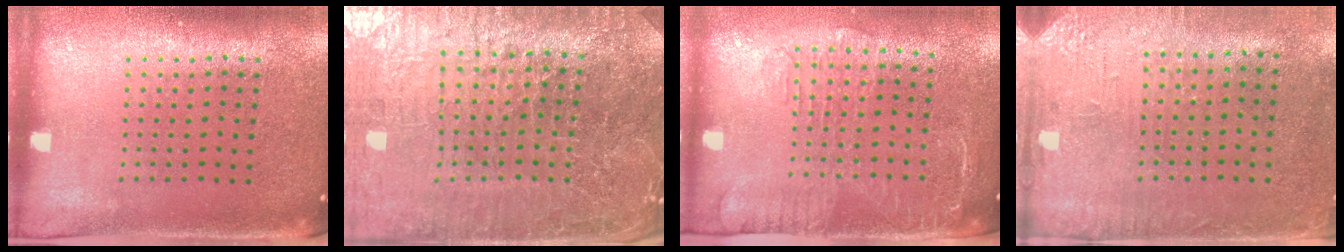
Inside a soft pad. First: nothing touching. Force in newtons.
{"total": 5.8, "press": 5.4, "slide": 2.1}
{"total": 1.9, "press": 1.6, "slide": 1.0}
{"total": 3.3, "press": 2.7, "slide": 1.9}